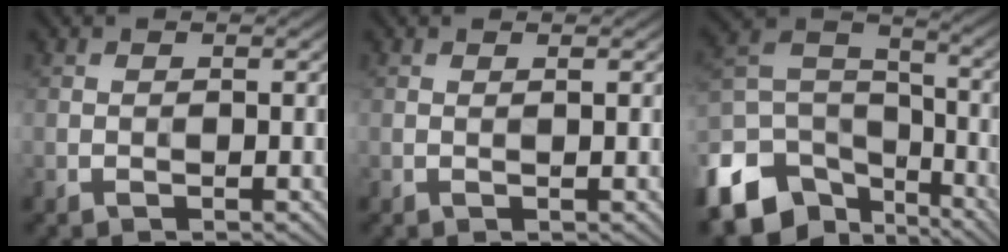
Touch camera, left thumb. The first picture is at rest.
{"total": 0.8, "force": [0.6, -0.1, 0.4], "torque": [-0.004, 0.004, 0.005]}
{"total": 14.2, "force": [-7.9, 9.3, 7.3], "torque": [-0.215, -0.035, -0.137]}